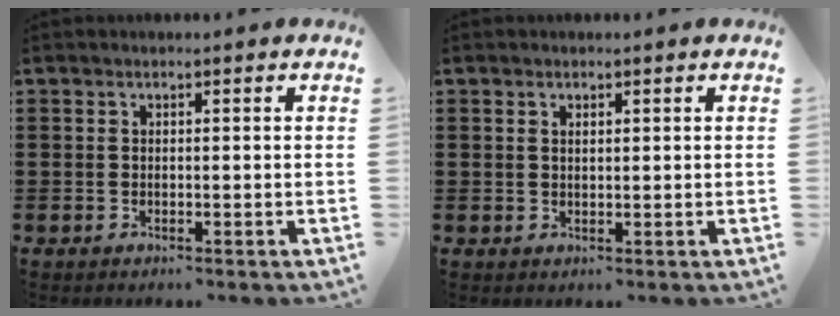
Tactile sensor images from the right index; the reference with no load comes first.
{"total": 0.9, "force": [0.5, 0.4, 0.6], "torque": [-0.013, 0.003, 0.009]}